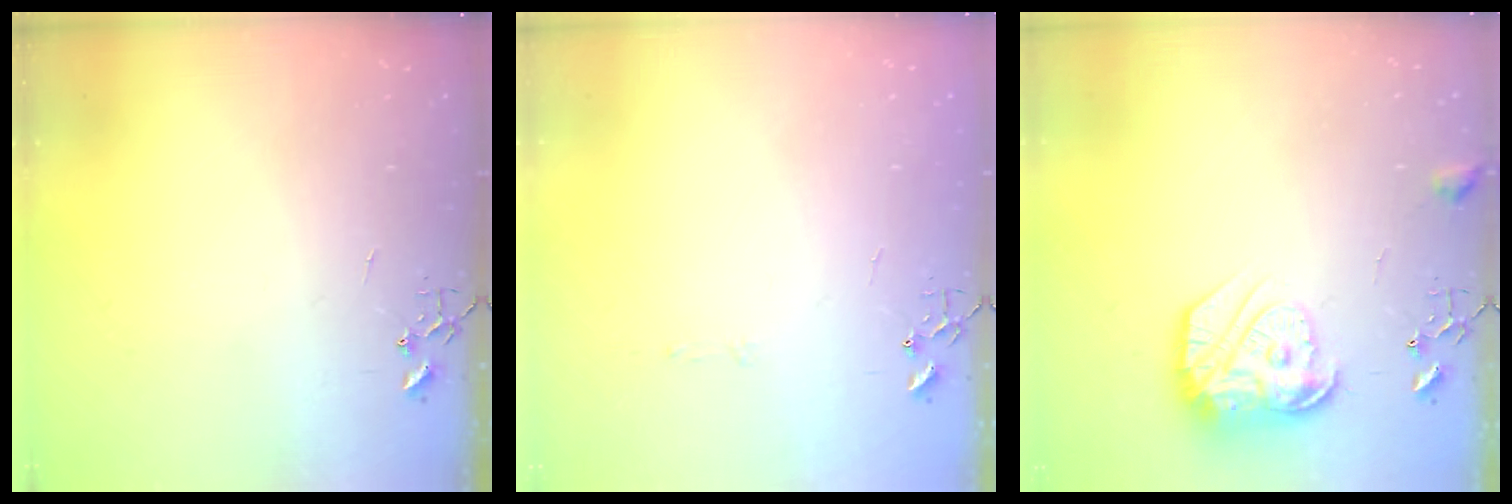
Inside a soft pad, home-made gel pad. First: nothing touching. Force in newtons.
{"total": 3.2, "press": 3.2, "slide": 0.5}
{"total": 16.2, "press": 16.2, "slide": 1.2}